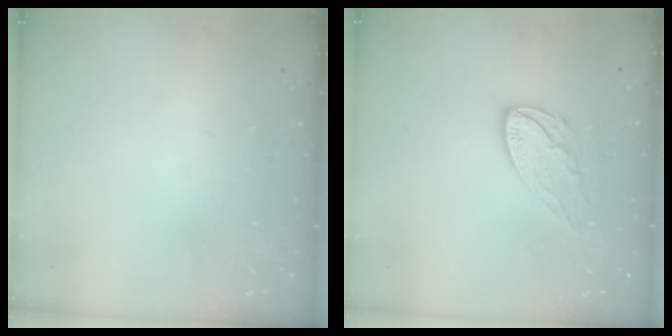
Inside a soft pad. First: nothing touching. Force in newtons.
{"total": 8.9, "press": 8.9, "slide": 0.5}